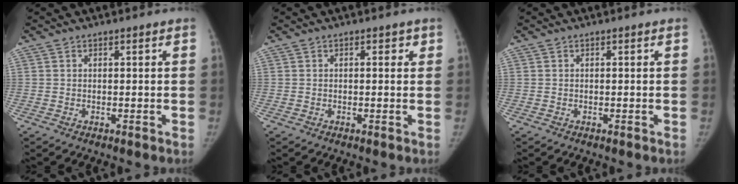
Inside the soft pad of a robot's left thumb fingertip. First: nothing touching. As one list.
[{"total": 1.1, "force": [0.5, 0.6, 0.8], "torque": [-0.002, 0.001, 0.004]}, {"total": 0.0}]